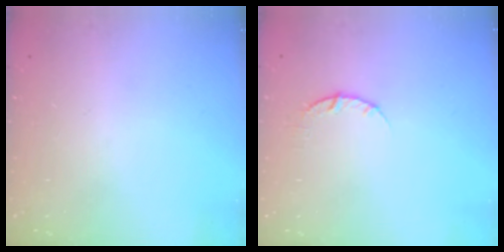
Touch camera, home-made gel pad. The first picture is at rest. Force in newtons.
{"total": 3.7, "press": 3.7, "slide": 0.6}